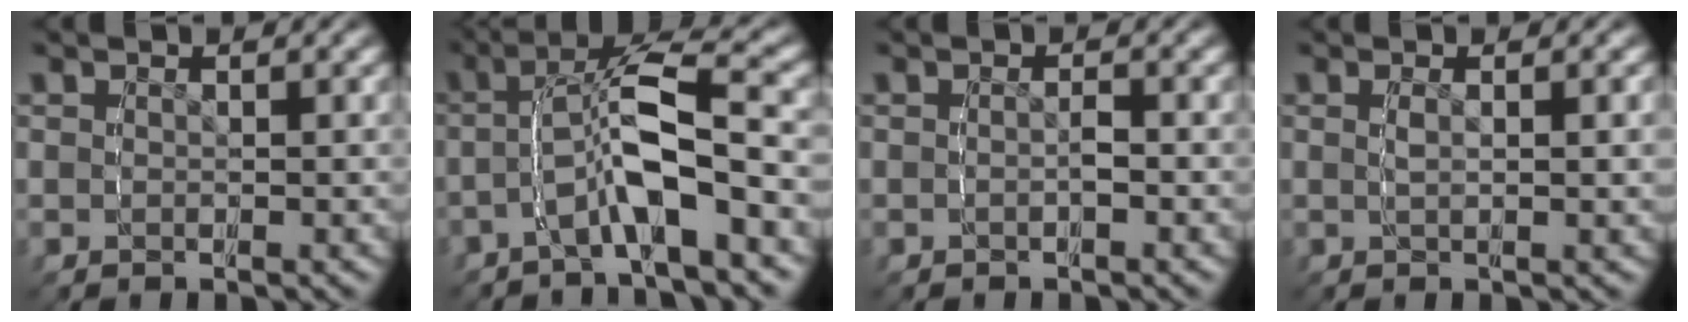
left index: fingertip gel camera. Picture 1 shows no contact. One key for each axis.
{"total": 5.0, "fx": -1.4, "fy": 1.0, "fz": 4.7, "tx": -0.089, "ty": 0.014, "tz": -0.026}
{"total": 0.7, "fx": -0.5, "fy": 0.2, "fz": 0.5, "tx": -0.004, "ty": -0.001, "tz": -0.005}
{"total": 1.6, "fx": 0.5, "fy": -0.1, "fz": 1.5, "tx": -0.029, "ty": 0.000, "tz": 0.010}